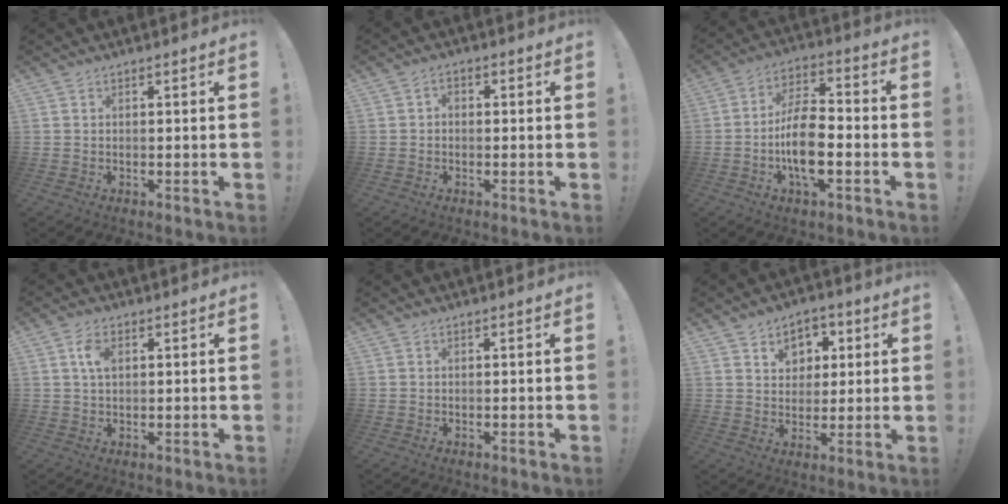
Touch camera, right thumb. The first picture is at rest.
{"total": 2.1, "force": [-1.1, 1.4, 1.1], "torque": [-0.016, 0.011, -0.022]}
{"total": 13.5, "force": [-3.7, 6.2, 11.4], "torque": [-0.226, 0.010, -0.070]}
{"total": 4.9, "force": [1.4, 2.8, 3.7], "torque": [-0.059, 0.002, 0.023]}
{"total": 0.0}
{"total": 7.9, "force": [3.4, 6.6, 2.6], "torque": [-0.028, -0.022, 0.063]}